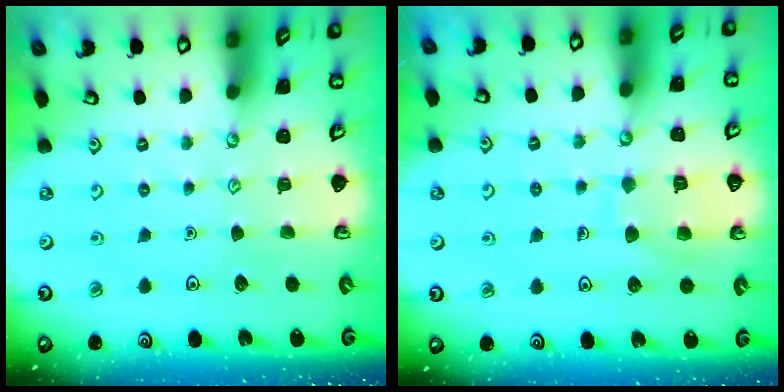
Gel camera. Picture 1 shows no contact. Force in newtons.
{"total": 9.1, "press": 9.1, "slide": 0.7}